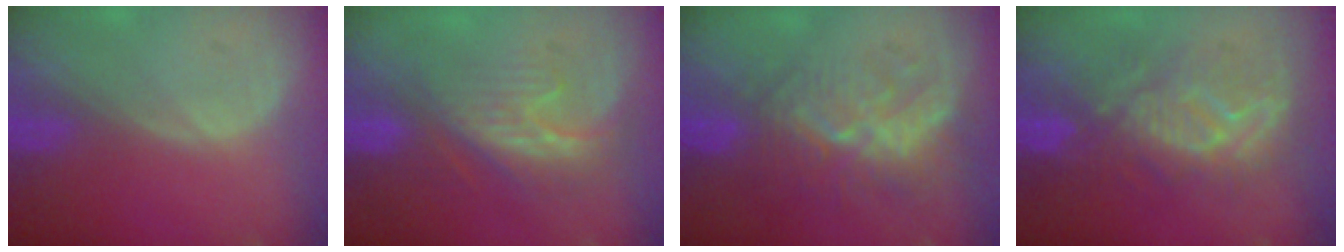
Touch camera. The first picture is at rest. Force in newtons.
{"total": 8.6, "press": 7.3, "slide": 4.6}
{"total": 9.6, "press": 8.6, "slide": 4.4}
{"total": 9.2, "press": 9.2, "slide": 0.2}